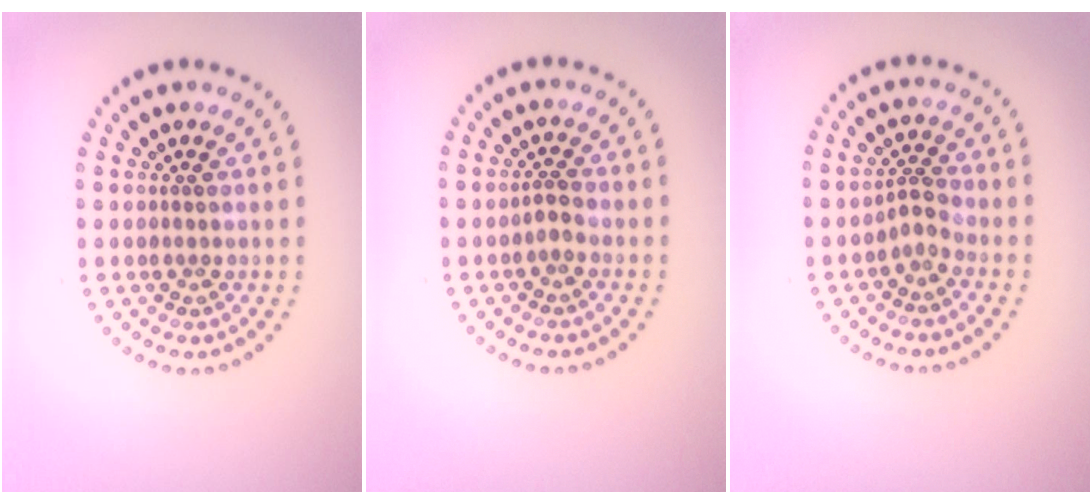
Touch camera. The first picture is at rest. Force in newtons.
{"total": 0.9, "press": 0.8, "slide": 0.4}
{"total": 1.5, "press": 1.1, "slide": 1.1}